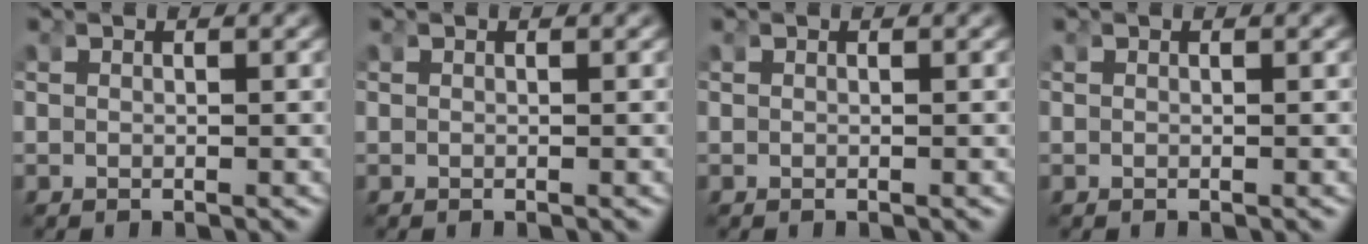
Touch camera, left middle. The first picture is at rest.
{"total": 0.0}
{"total": 0.0}
{"total": 0.0}